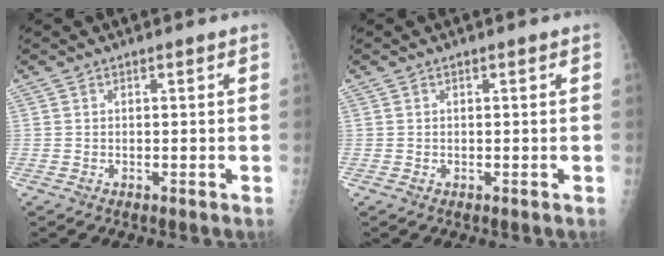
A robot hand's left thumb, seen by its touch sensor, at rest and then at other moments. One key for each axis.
{"total": 0.0}